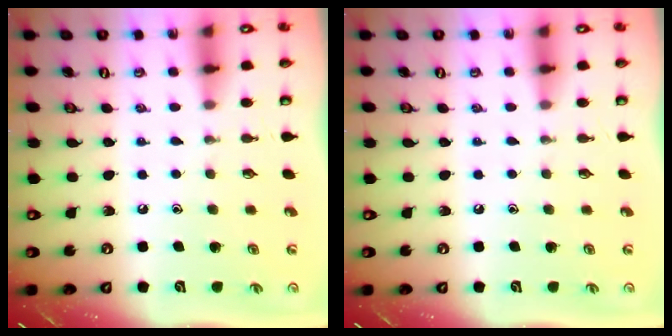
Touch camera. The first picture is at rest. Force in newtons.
{"total": 0.0}